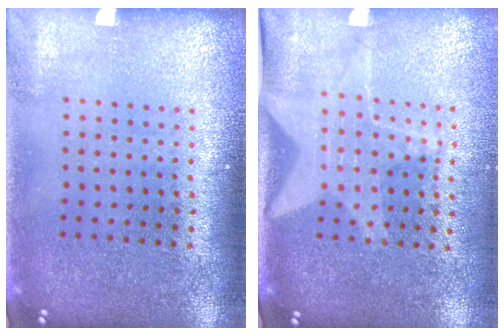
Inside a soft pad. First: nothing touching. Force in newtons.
{"total": 1.8, "press": 1.5, "slide": 1.1}